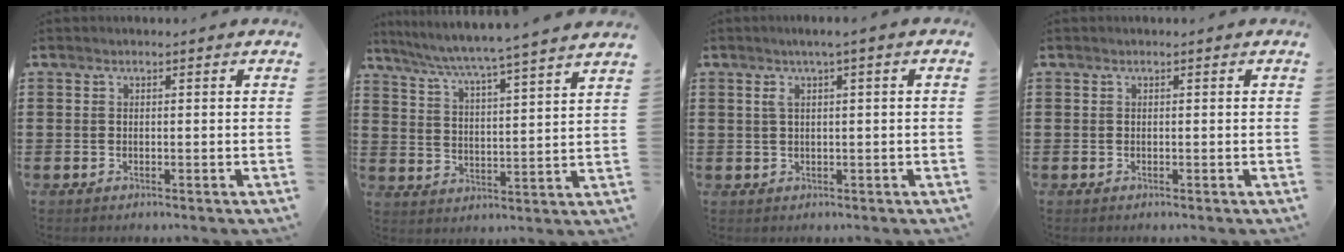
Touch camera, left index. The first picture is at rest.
{"total": 4.7, "force": [4.1, -1.3, 1.8], "torque": [-0.056, -0.041, 0.061]}
{"total": 2.2, "force": [0.3, 0.1, 2.2], "torque": [-0.040, -0.001, 0.004]}
{"total": 0.0}